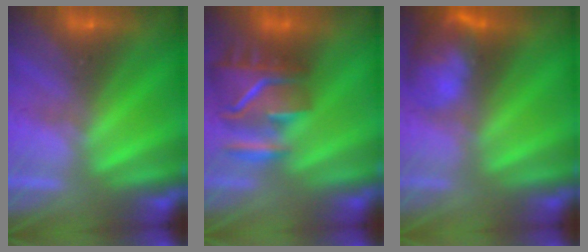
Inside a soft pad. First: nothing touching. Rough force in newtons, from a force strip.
{"total": 9.5}
{"total": 6.0}